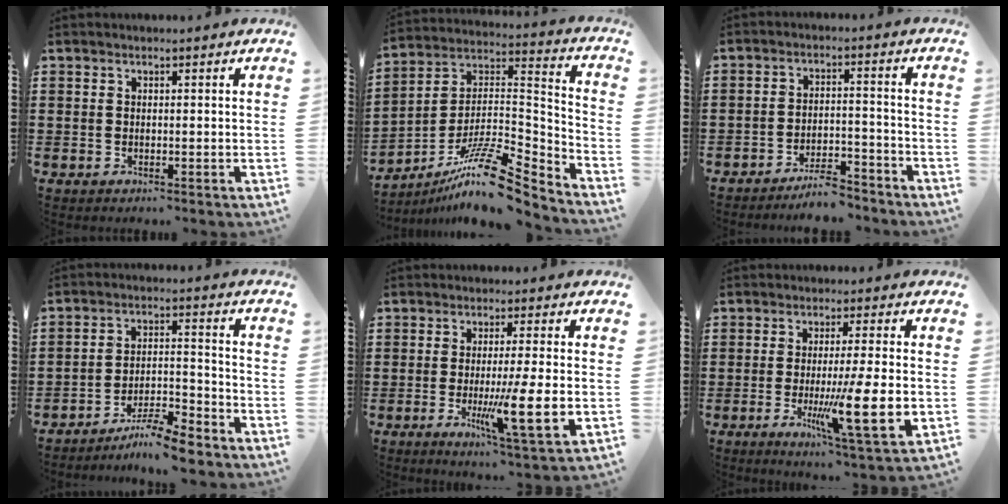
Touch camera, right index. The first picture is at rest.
{"total": 14.1, "force": [-10.5, 2.6, 9.1], "torque": [-0.162, 0.021, -0.193]}
{"total": 5.3, "force": [-5.0, 0.6, 1.9], "torque": [-0.033, 0.005, -0.096]}
{"total": 6.9, "force": [-6.3, 0.1, 2.8], "torque": [-0.044, 0.004, -0.118]}
{"total": 9.5, "force": [-1.8, 0.6, 9.3], "torque": [-0.165, -0.018, -0.031]}
{"total": 11.2, "force": [-2.1, 1.0, 10.9], "torque": [-0.200, -0.019, -0.035]}